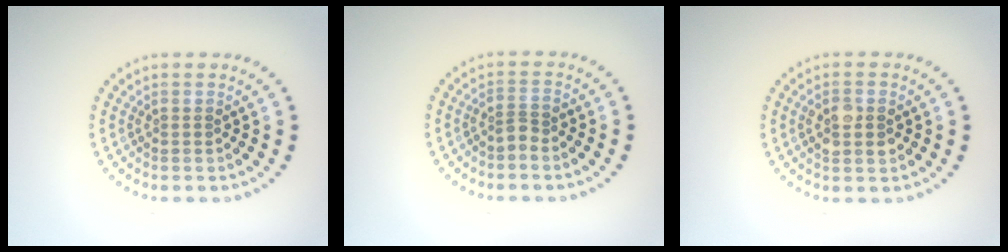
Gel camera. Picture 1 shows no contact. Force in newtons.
{"total": 1.4, "press": 1.0, "slide": 0.9}
{"total": 2.6, "press": 2.6, "slide": 0.2}